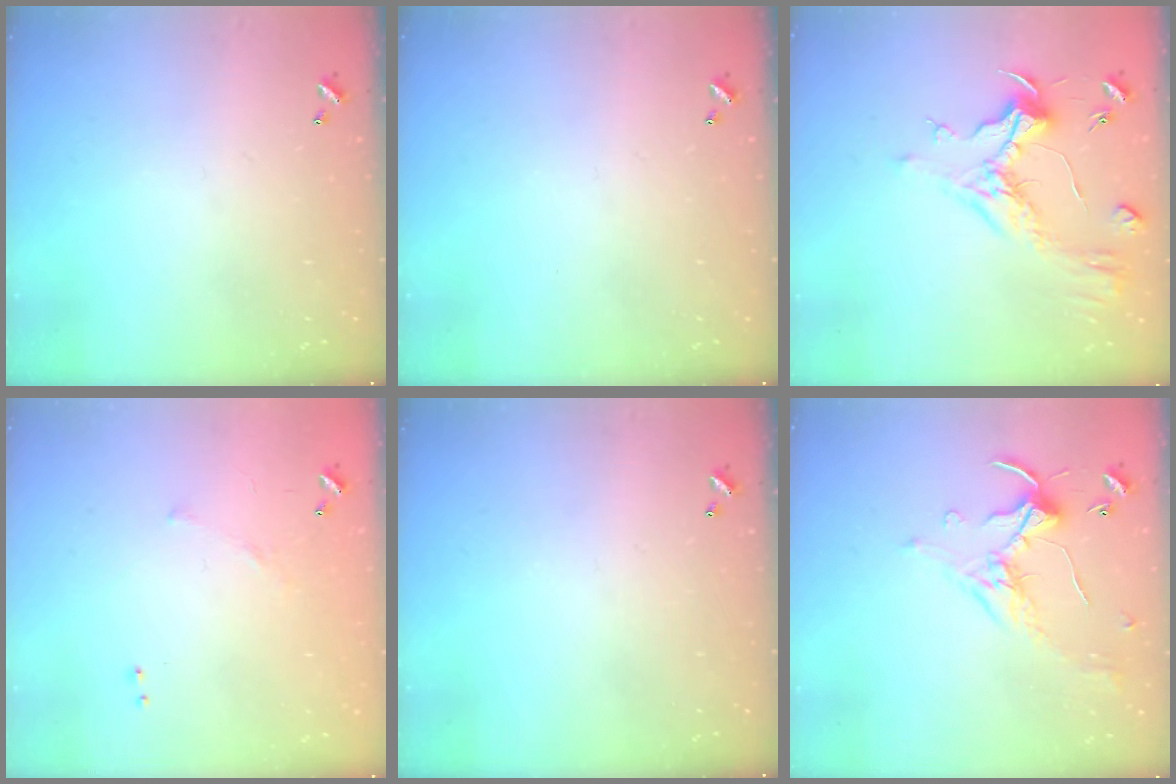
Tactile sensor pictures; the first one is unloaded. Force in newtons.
{"total": 0.0}
{"total": 1.1, "press": 0.2, "slide": 1.1}
{"total": 5.6, "press": 5.6, "slide": 0.8}
{"total": 0.0}
{"total": 1.2, "press": 0.9, "slide": 0.9}